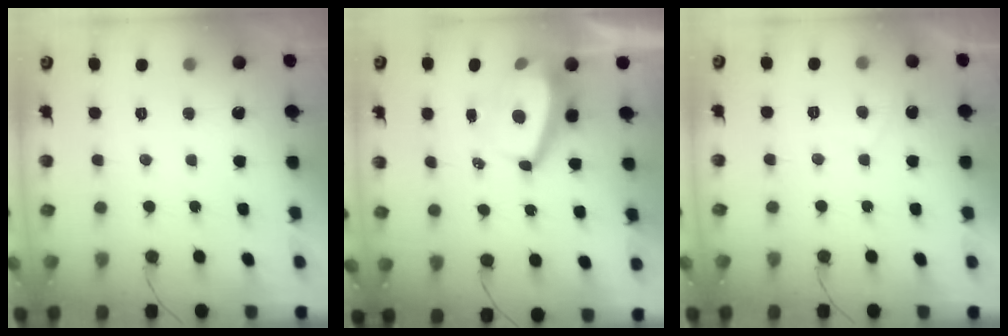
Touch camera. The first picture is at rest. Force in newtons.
{"total": 6.8, "press": 6.7, "slide": 0.9}
{"total": 1.8, "press": 1.7, "slide": 0.6}